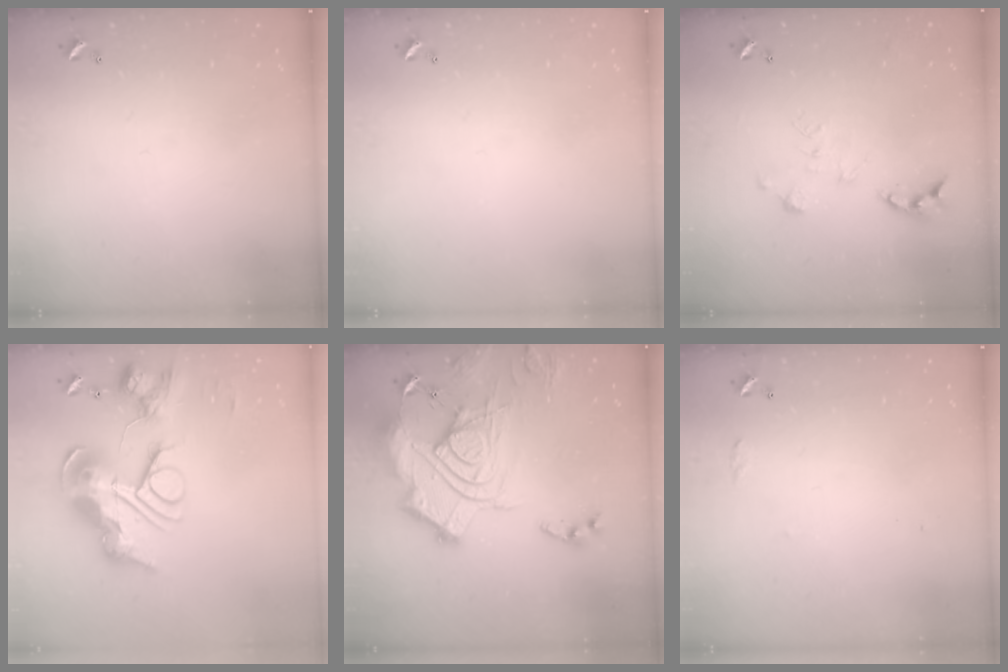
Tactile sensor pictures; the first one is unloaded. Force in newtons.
{"total": 0.0}
{"total": 0.0}
{"total": 0.9, "press": 0.9, "slide": 0.0}
{"total": 26.0, "press": 25.8, "slide": 3.2}
{"total": 6.3, "press": 6.3, "slide": 0.8}